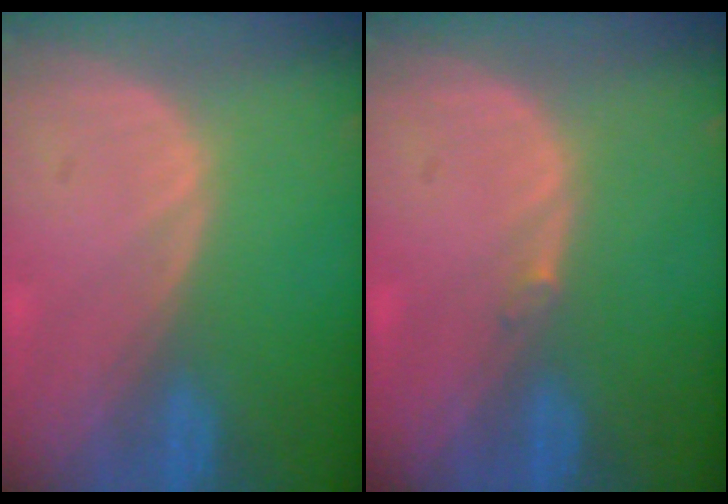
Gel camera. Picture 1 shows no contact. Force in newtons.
{"total": 0.5, "press": 0.5, "slide": 0.1}